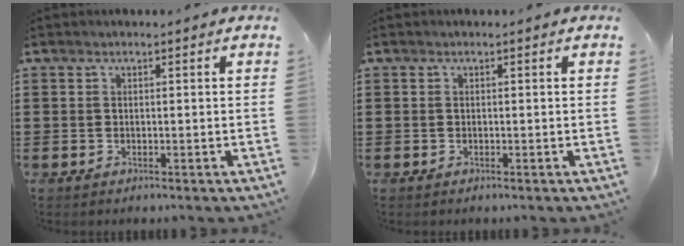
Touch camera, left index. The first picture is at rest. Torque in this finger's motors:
{"motor_torque": [0.00, 0.00, 0.00, 0.00]}